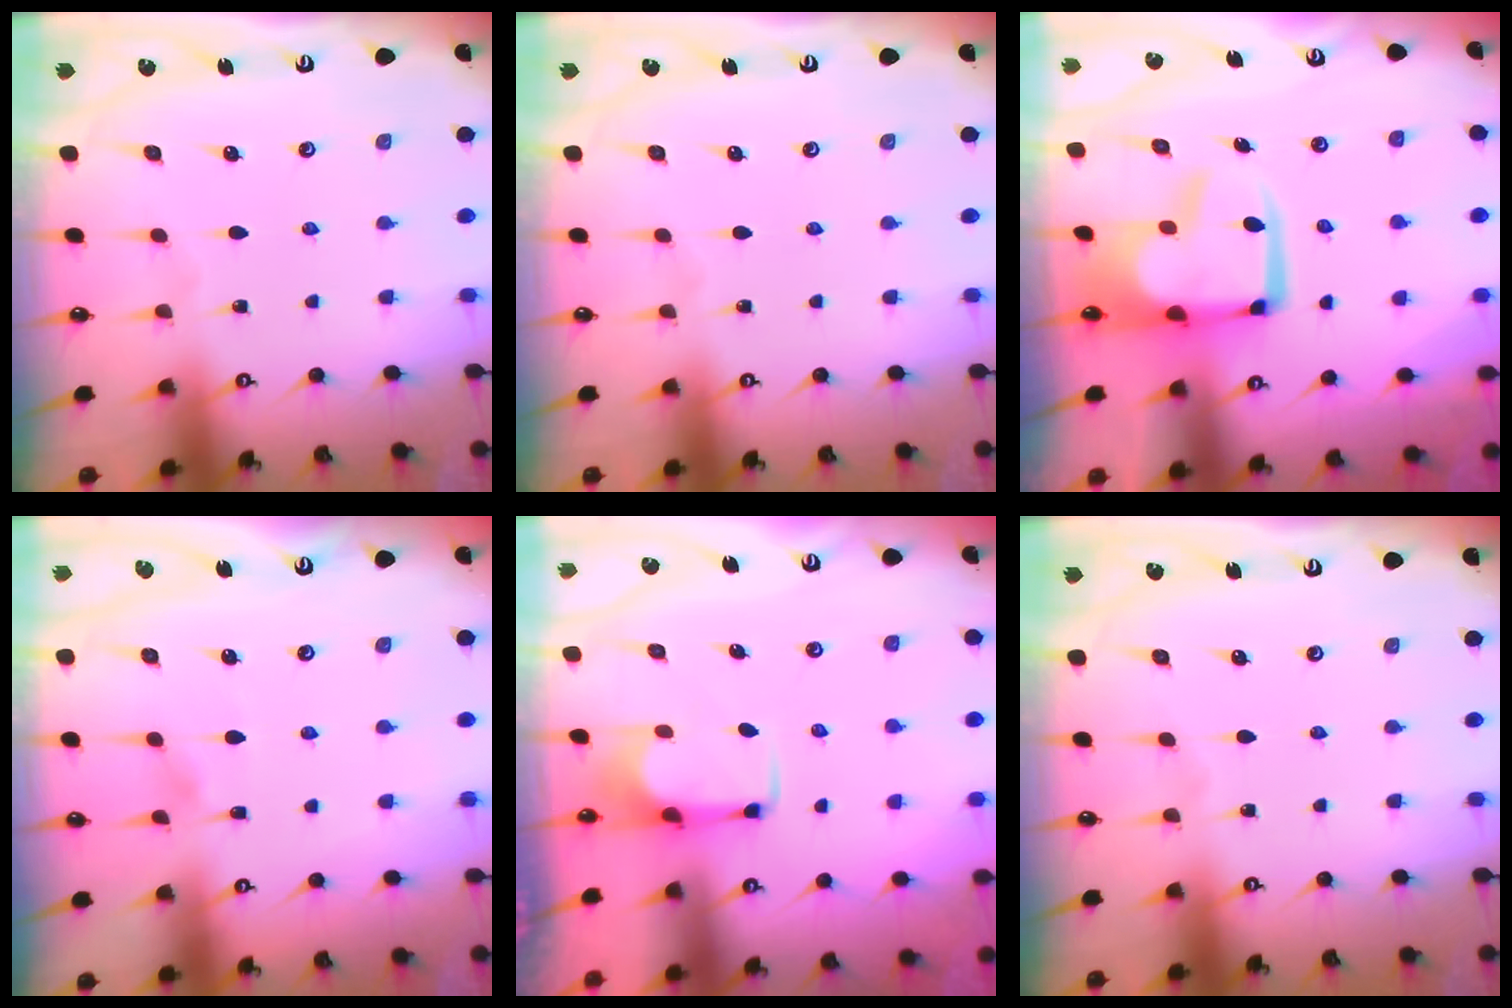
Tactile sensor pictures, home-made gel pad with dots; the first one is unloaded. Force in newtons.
{"total": 0.0}
{"total": 10.9, "press": 10.8, "slide": 1.5}
{"total": 4.5, "press": 4.5, "slide": 0.5}
{"total": 2.6, "press": 2.5, "slide": 0.8}
{"total": 0.0}